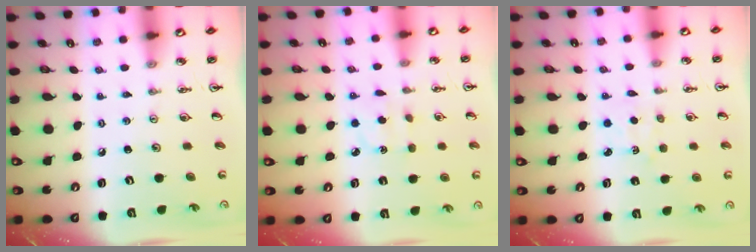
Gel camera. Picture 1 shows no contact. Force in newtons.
{"total": 2.7, "press": 2.6, "slide": 0.9}
{"total": 2.3, "press": 2.3, "slide": 0.2}